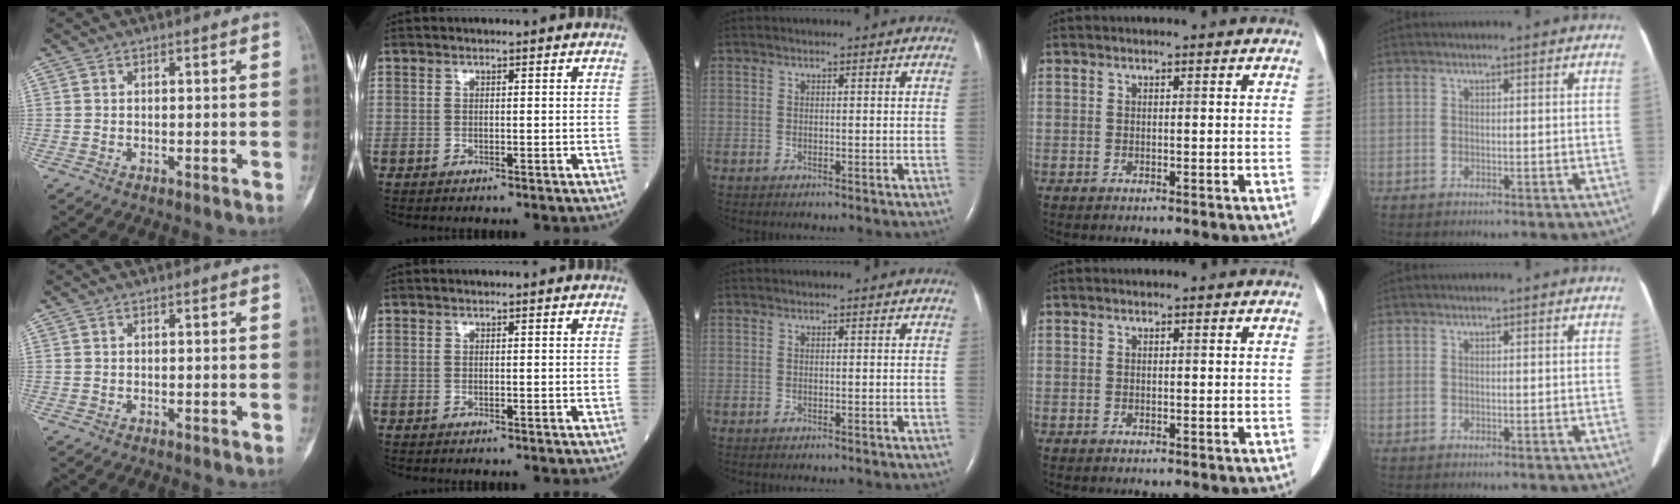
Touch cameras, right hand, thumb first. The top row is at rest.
{}